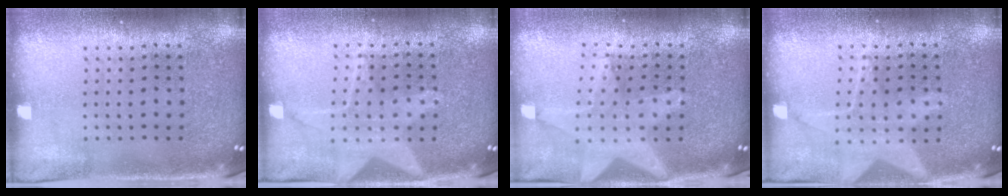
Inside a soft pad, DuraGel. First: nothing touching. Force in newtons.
{"total": 1.3, "press": 1.3, "slide": 0.3}
{"total": 1.9, "press": 1.6, "slide": 0.8}
{"total": 1.3, "press": 1.2, "slide": 0.4}